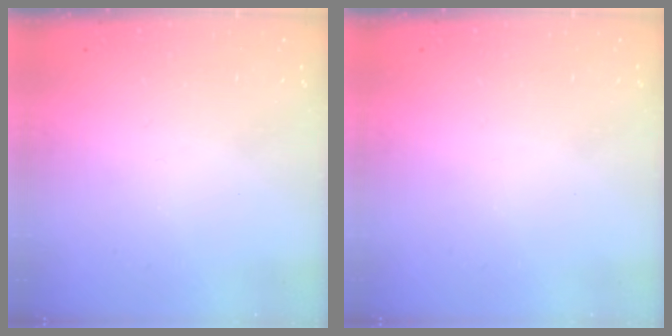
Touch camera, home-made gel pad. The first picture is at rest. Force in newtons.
{"total": 0.0}